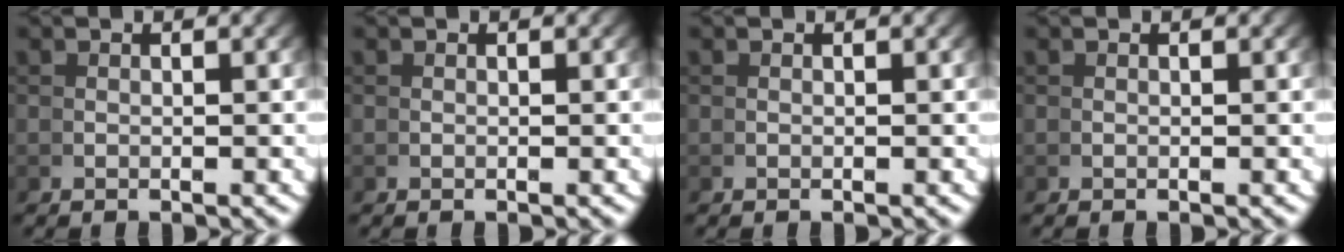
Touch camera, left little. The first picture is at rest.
{"total": 0.0}
{"total": 0.0}
{"total": 0.0}